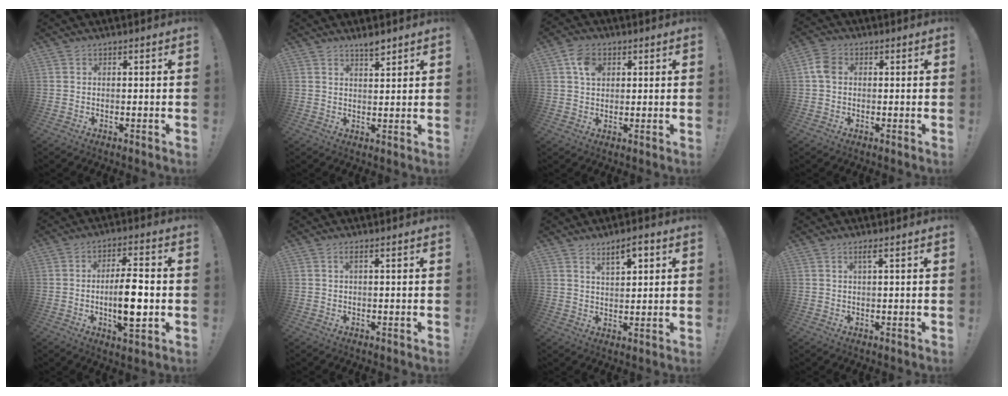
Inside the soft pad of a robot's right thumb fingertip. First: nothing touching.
{"total": 3.3, "force": [2.8, 0.7, 1.6], "torque": [-0.015, -0.023, 0.046]}
{"total": 6.4, "force": [2.3, 4.7, 3.6], "torque": [-0.053, 0.000, 0.043]}
{"total": 5.5, "force": [0.7, 4.0, 3.7], "torque": [-0.068, 0.010, 0.016]}
{"total": 11.4, "force": [-2.0, 3.3, 10.8], "torque": [-0.194, -0.001, -0.042]}
{"total": 1.4, "force": [0.2, -0.1, 1.4], "torque": [-0.022, -0.003, 0.002]}
{"total": 6.1, "force": [3.8, 2.2, 4.3], "torque": [-0.060, -0.017, 0.061]}
{"total": 2.0, "force": [0.9, -0.2, 1.8], "torque": [-0.031, -0.001, 0.012]}